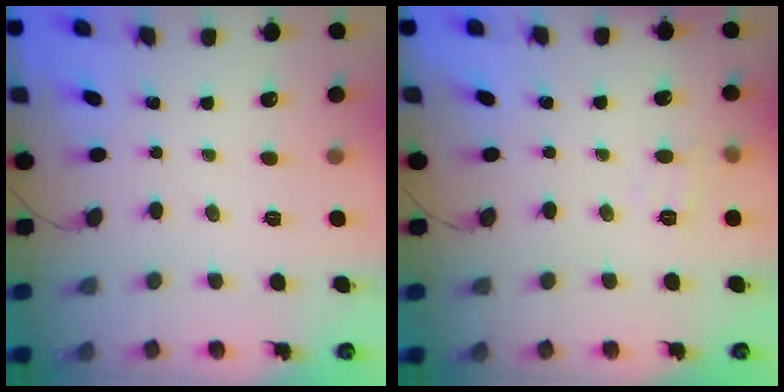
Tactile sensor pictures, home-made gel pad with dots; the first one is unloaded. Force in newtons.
{"total": 3.5, "press": 3.3, "slide": 1.4}